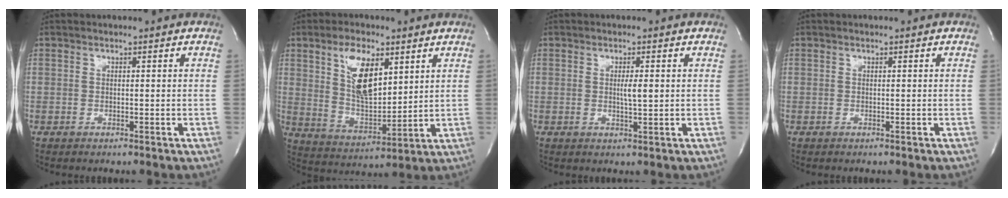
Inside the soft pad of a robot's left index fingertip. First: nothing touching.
{"total": 10.6, "force": [4.6, 4.5, 8.5], "torque": [-0.166, -0.002, 0.093]}
{"total": 2.4, "force": [0.0, 0.3, 2.4], "torque": [-0.044, -0.006, 0.000]}
{"total": 0.0}